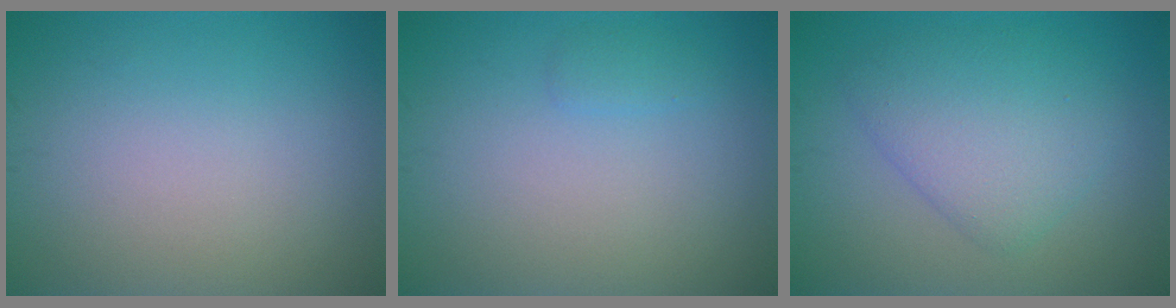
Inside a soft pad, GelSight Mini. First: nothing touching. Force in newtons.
{"total": 0.8, "press": 0.8, "slide": 0.1}
{"total": 4.9, "press": 4.9, "slide": 0.3}